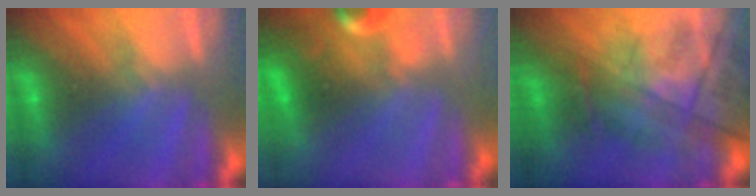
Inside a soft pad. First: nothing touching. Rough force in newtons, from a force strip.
{"total": 6.9}
{"total": 10.9}